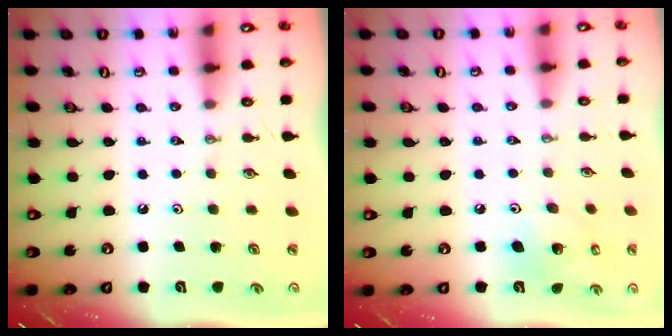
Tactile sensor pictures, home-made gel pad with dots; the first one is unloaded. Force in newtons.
{"total": 7.2, "press": 7.0, "slide": 1.8}